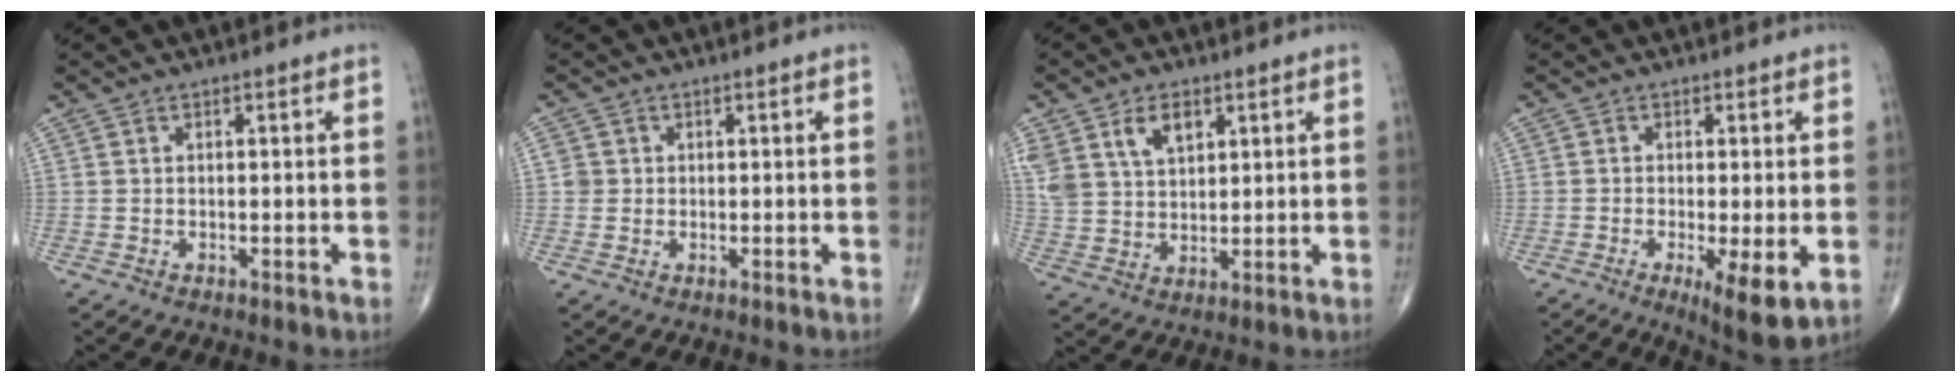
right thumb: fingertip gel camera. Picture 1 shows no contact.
{"total": 1.8, "force": [0.2, 1.7, 0.3], "torque": [0.005, 0.004, 0.003]}
{"total": 10.0, "force": [4.9, 6.3, 6.1], "torque": [-0.110, -0.012, 0.103]}
{"total": 7.9, "force": [-2.2, 2.0, 7.3], "torque": [-0.115, -0.022, -0.034]}